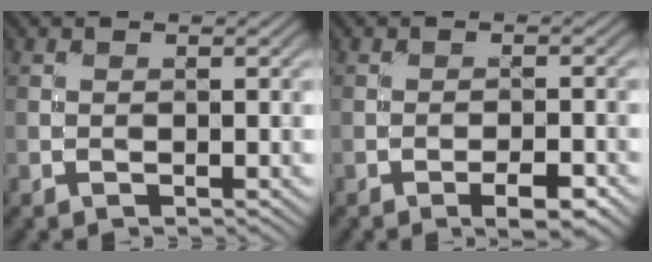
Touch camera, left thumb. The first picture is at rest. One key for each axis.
{"total": 3.5, "fx": -2.1, "fy": 1.0, "fz": 2.7, "tx": -0.042, "ty": 0.005, "tz": -0.029}